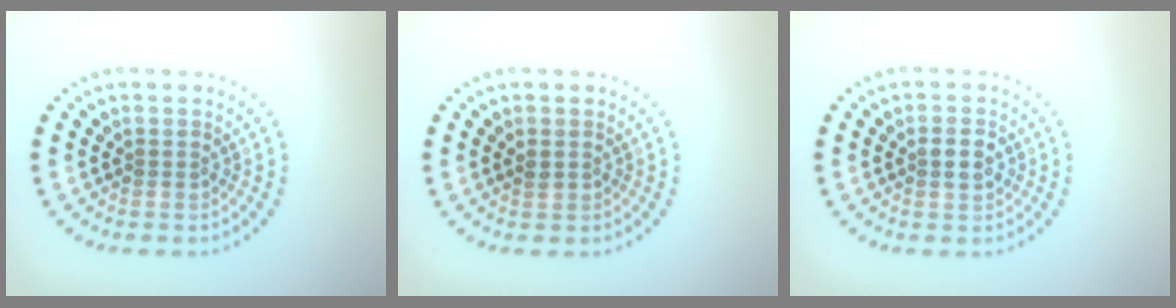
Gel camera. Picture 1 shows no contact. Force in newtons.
{"total": 0.7, "press": 0.7, "slide": 0.1}
{"total": 2.3, "press": 2.3, "slide": 0.1}